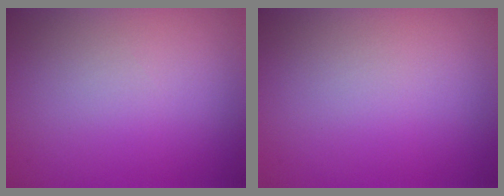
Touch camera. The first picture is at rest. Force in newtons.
{"total": 0.0}